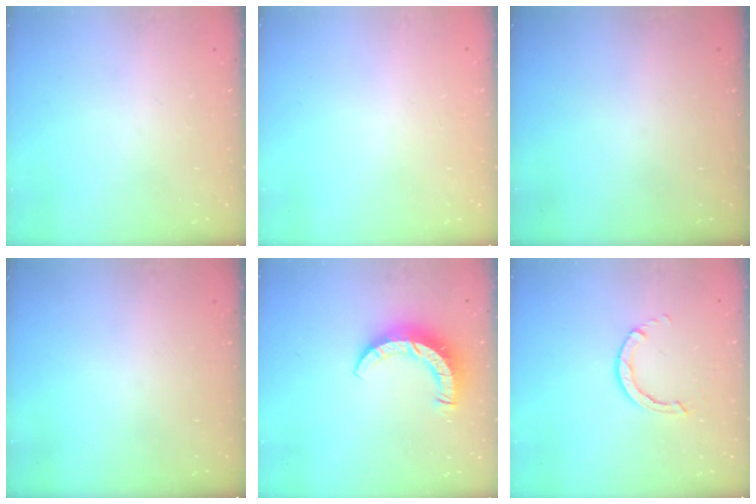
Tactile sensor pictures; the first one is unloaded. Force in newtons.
{"total": 2.6, "press": 2.6, "slide": 0.2}
{"total": 0.0}
{"total": 0.0}
{"total": 9.0, "press": 8.9, "slide": 1.0}
{"total": 2.8, "press": 2.8, "slide": 0.3}